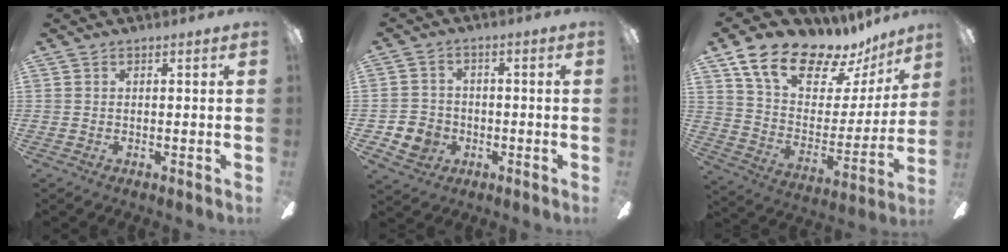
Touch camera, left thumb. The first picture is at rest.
{"total": 5.8, "force": [-1.9, 5.2, 1.5], "torque": [-0.041, 0.013, -0.036]}
{"total": 18.2, "force": [13.5, 8.4, 8.7], "torque": [-0.145, -0.098, 0.236]}